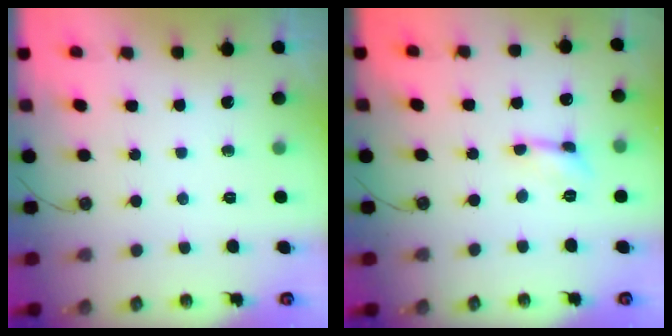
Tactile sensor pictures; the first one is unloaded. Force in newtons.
{"total": 0.6, "press": 0.6, "slide": 0.2}